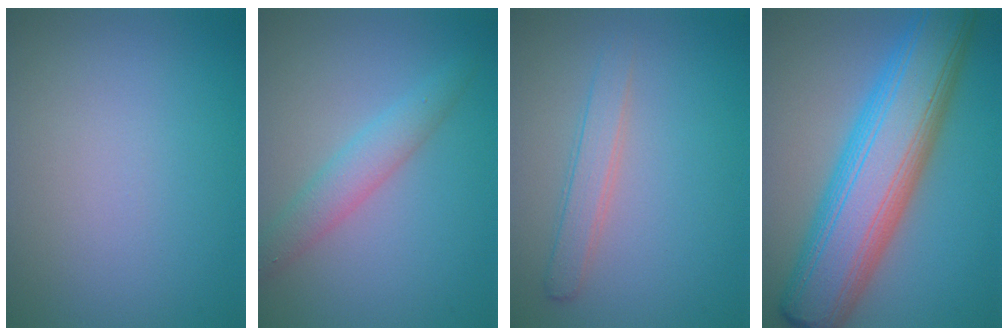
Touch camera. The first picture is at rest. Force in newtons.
{"total": 2.9, "press": 2.9, "slide": 0.1}
{"total": 2.2, "press": 2.2, "slide": 0.1}
{"total": 11.8, "press": 11.8, "slide": 0.4}